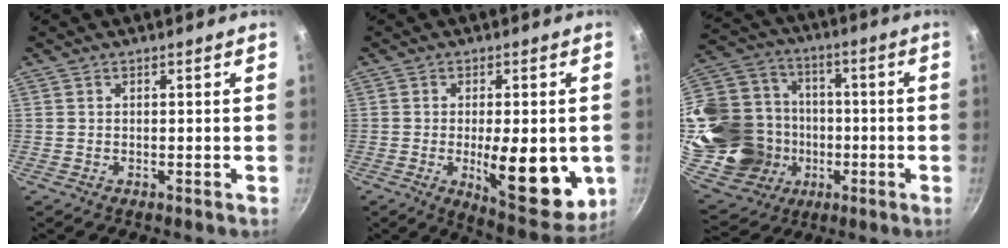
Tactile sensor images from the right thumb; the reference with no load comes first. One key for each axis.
{"total": 15.6, "fx": -2.6, "fy": 5.8, "fz": 14.2, "tx": -0.167, "ty": -0.014, "tz": -0.025}
{"total": 25.4, "fx": -3.5, "fy": 21.3, "fz": 13.5, "tx": -0.259, "ty": 0.051, "tz": -0.034}